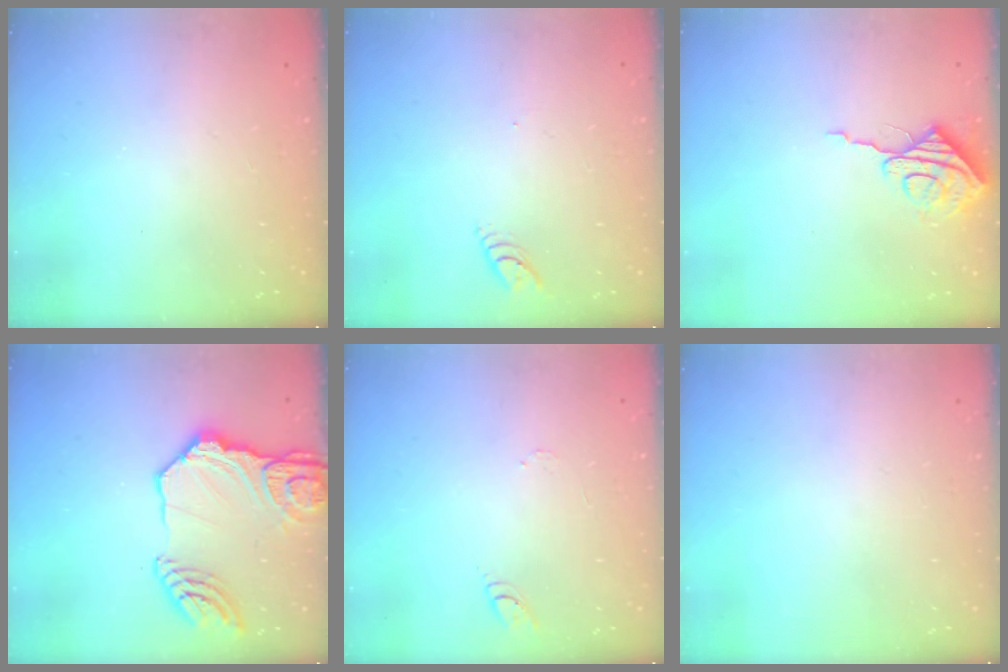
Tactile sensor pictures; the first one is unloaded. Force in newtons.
{"total": 3.9, "press": 3.9, "slide": 0.4}
{"total": 8.2, "press": 8.2, "slide": 0.5}
{"total": 19.1, "press": 19.0, "slide": 1.3}
{"total": 5.5, "press": 5.4, "slide": 0.5}
{"total": 0.0}